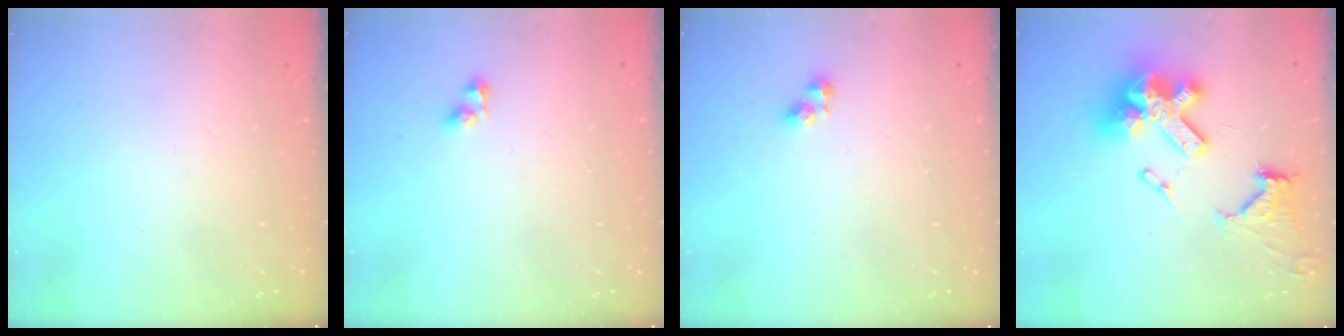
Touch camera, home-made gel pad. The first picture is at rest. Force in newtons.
{"total": 3.7, "press": 3.7, "slide": 0.4}
{"total": 4.2, "press": 4.2, "slide": 0.4}
{"total": 20.6, "press": 20.5, "slide": 2.2}